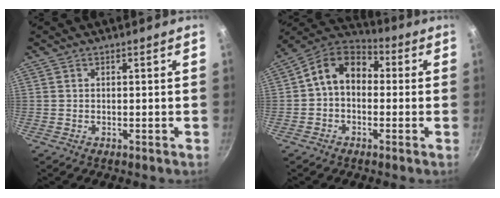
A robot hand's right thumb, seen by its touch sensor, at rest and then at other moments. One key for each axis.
{"total": 10.8, "fx": 0.6, "fy": 7.9, "fz": 7.4, "tx": -0.100, "ty": 0.038, "tz": -0.015}